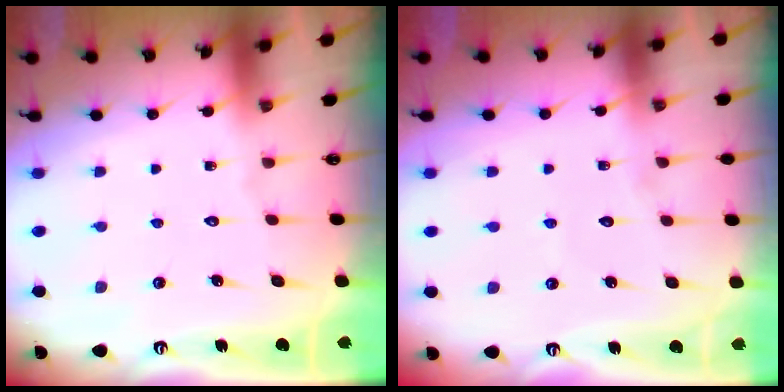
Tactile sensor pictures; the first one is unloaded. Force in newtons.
{"total": 2.3, "press": 2.3, "slide": 0.2}